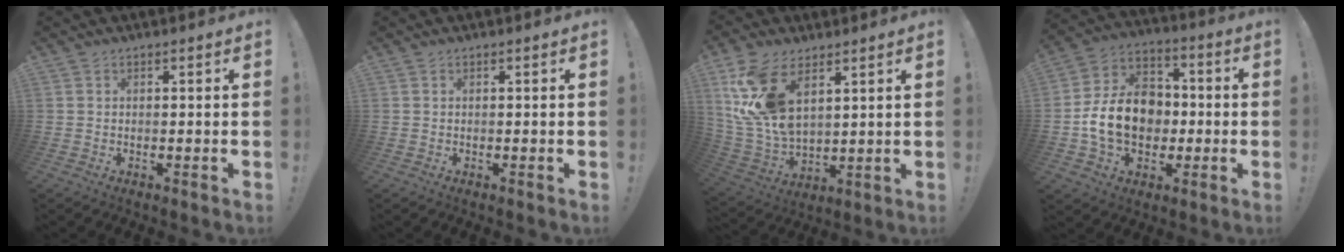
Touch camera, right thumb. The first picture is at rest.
{"total": 0.0}
{"total": 15.9, "force": [7.7, 9.0, 10.5], "torque": [-0.218, -0.038, 0.144]}
{"total": 17.7, "force": [-1.9, 13.8, 10.9], "torque": [-0.191, 0.030, -0.023]}